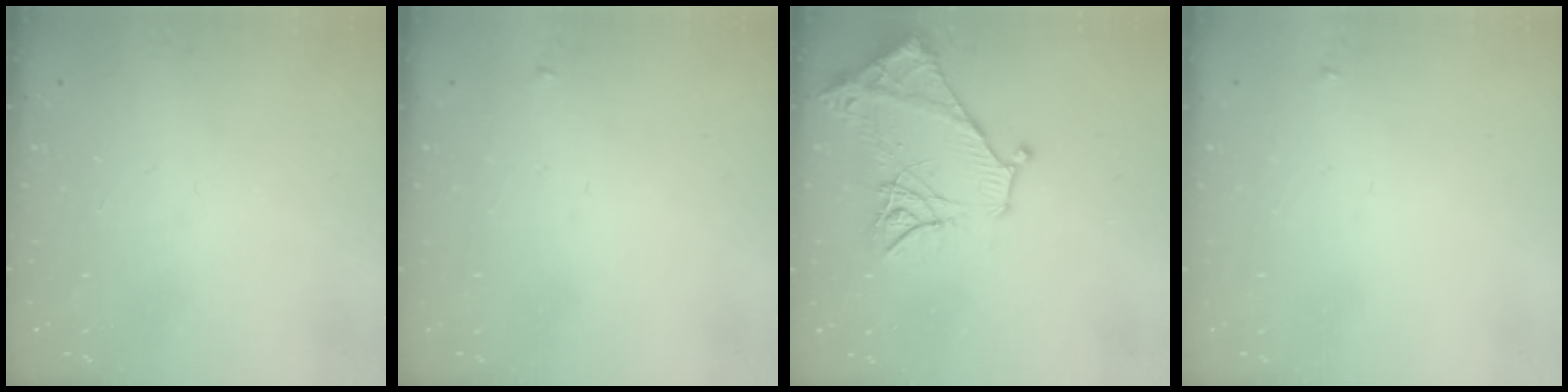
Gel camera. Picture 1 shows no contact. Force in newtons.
{"total": 2.3, "press": 2.3, "slide": 0.2}
{"total": 13.5, "press": 13.4, "slide": 1.3}
{"total": 2.3, "press": 2.3, "slide": 0.2}